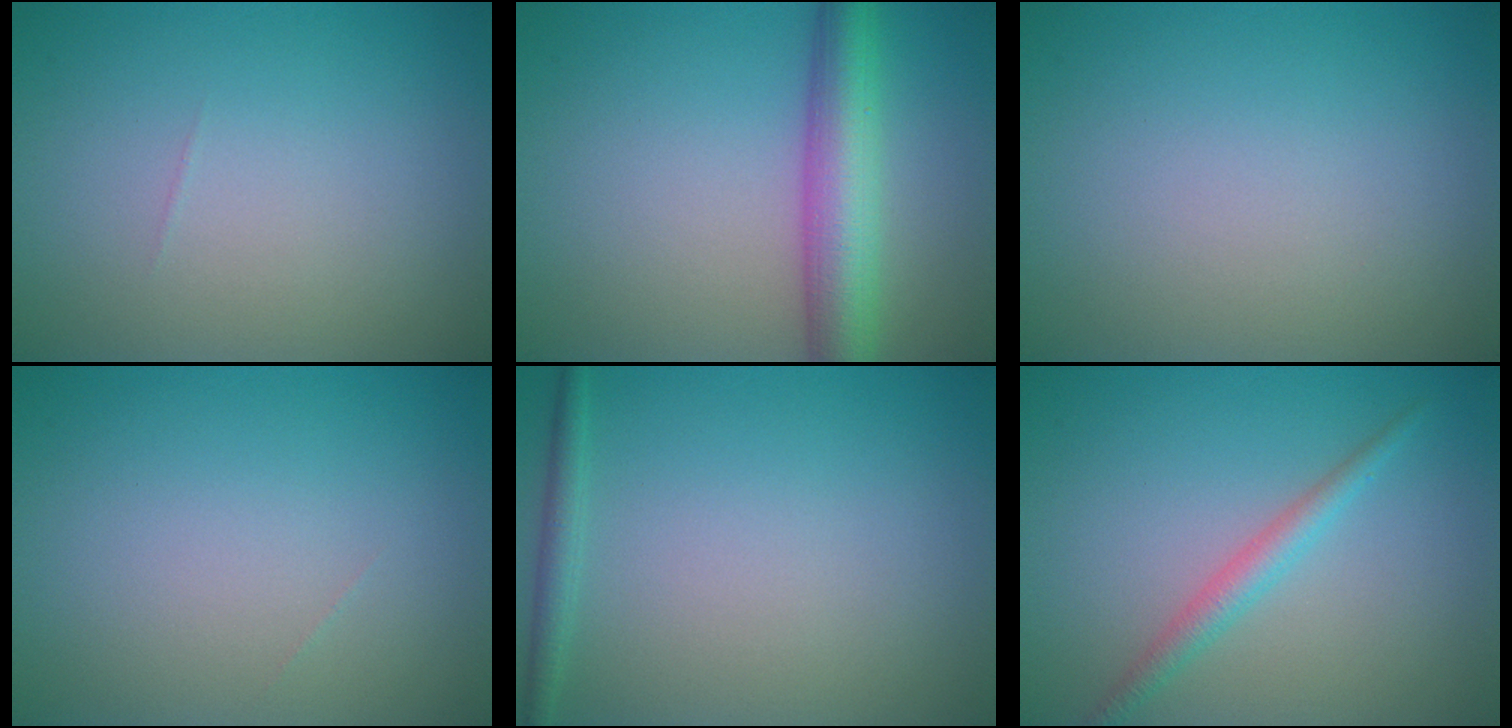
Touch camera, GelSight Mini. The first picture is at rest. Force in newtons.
{"total": 6.1, "press": 6.1, "slide": 0.1}
{"total": 0.0}
{"total": 0.0}
{"total": 1.4, "press": 1.4, "slide": 0.1}
{"total": 2.1, "press": 2.1, "slide": 0.0}